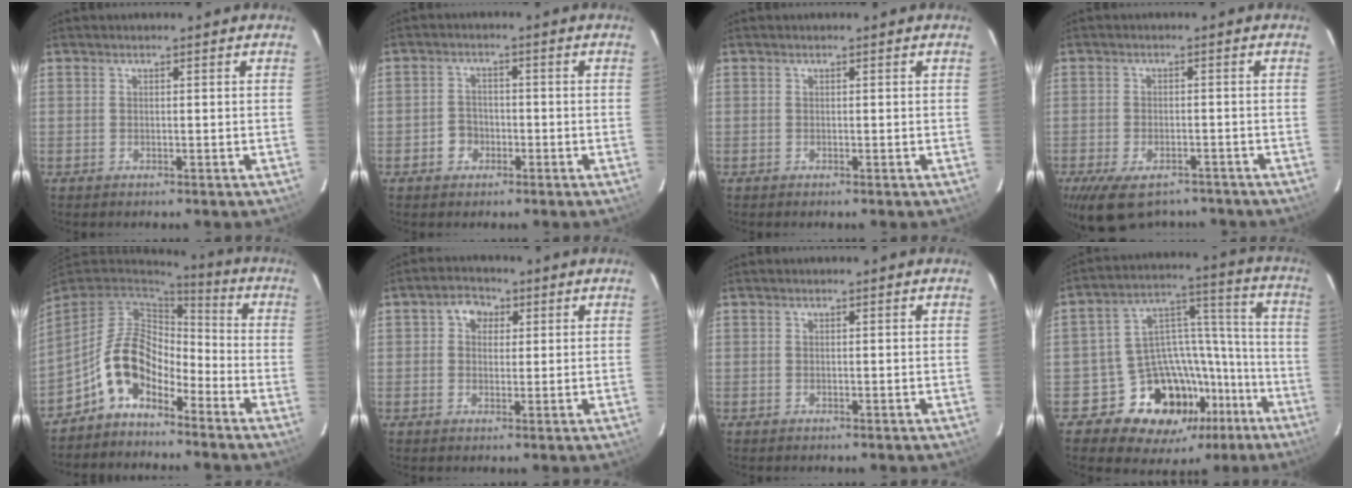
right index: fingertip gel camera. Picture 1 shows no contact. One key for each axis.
{"total": 3.4, "fx": -1.6, "fy": 2.9, "fz": 0.9, "tx": -0.022, "ty": 0.010, "tz": -0.025}
{"total": 0.0}
{"total": 11.2, "fx": -8.1, "fy": 5.4, "fz": 5.5, "tx": -0.120, "ty": -0.014, "tz": -0.124}
{"total": 10.4, "fx": -6.0, "fy": 5.6, "fz": 6.4, "tx": -0.131, "ty": 0.022, "tz": -0.120}
{"total": 4.1, "fx": 1.2, "fy": 3.5, "fz": 1.8, "tx": -0.027, "ty": 0.017, "tz": 0.018}
{"total": 0.0}
{"total": 18.8, "fx": -11.6, "fy": 13.0, "fz": 7.2, "tx": -0.122, "ty": 0.073, "tz": -0.152}